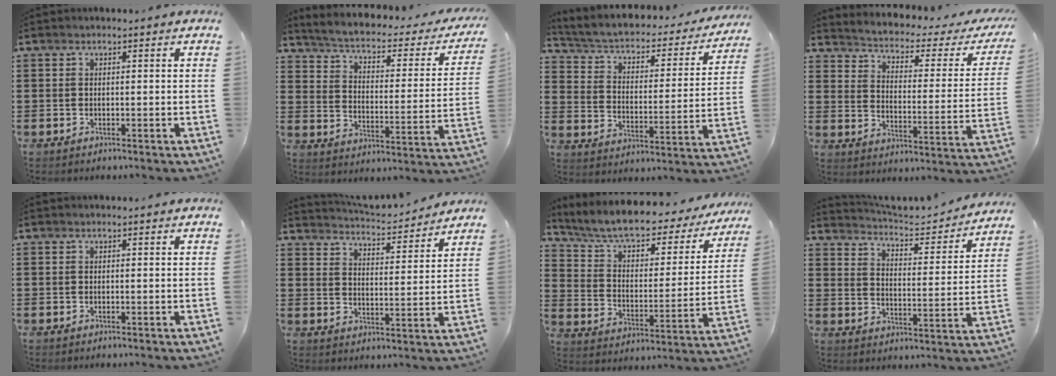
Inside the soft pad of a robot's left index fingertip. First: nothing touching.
{"total": 2.9, "force": [2.0, 0.5, 1.9], "torque": [-0.052, -0.026, 0.023]}
{"total": 2.8, "force": [1.9, 1.3, 1.7], "torque": [-0.047, -0.021, 0.021]}
{"total": 1.7, "force": [1.2, 0.6, 1.1], "torque": [-0.036, -0.022, 0.007]}
{"total": 0.0}
{"total": 4.1, "force": [4.1, -0.3, 0.3], "torque": [-0.027, -0.031, 0.066]}
{"total": 6.9, "force": [5.8, 1.4, 3.3], "torque": [-0.089, -0.041, 0.096]}
{"total": 4.4, "force": [4.4, 0.1, 0.7], "torque": [-0.038, -0.034, 0.069]}